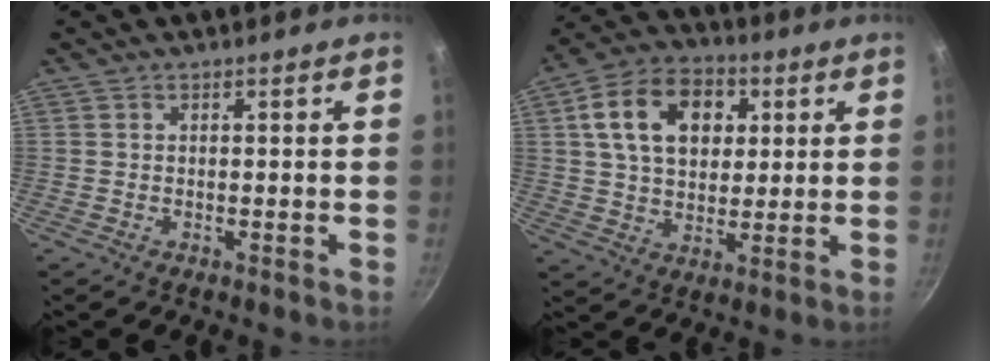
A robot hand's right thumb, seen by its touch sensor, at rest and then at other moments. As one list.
[{"total": 15.7, "force": [4.4, 11.0, 10.3], "torque": [-0.147, 0.008, 0.065]}]